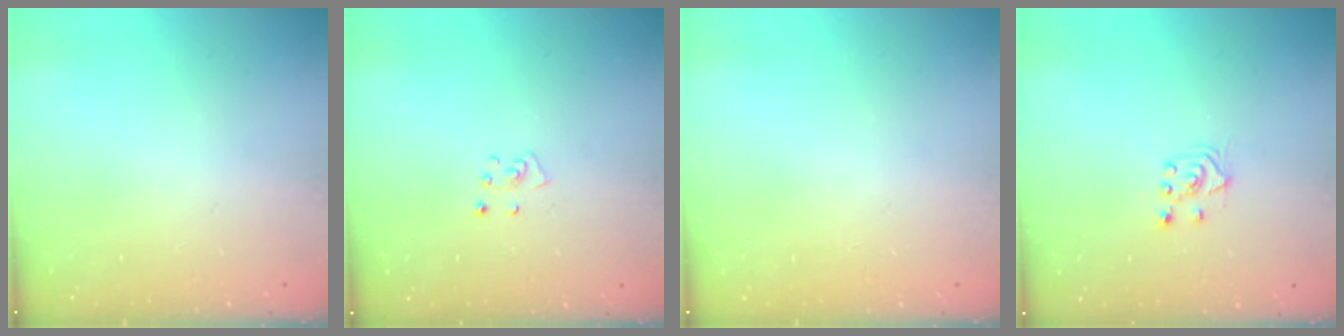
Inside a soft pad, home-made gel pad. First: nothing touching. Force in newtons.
{"total": 3.9, "press": 3.9, "slide": 0.3}
{"total": 0.0}
{"total": 3.8, "press": 3.8, "slide": 0.5}